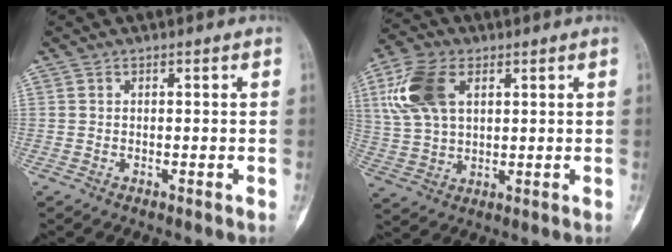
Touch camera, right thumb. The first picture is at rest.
{"total": 12.6, "force": [3.5, 7.5, 9.5], "torque": [-0.201, 0.006, 0.070]}